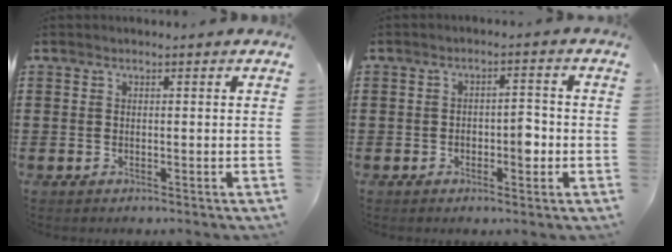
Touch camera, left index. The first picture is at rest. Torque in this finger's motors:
{"motor_torque": [0.46, 0.24, 0.15, 0.04]}